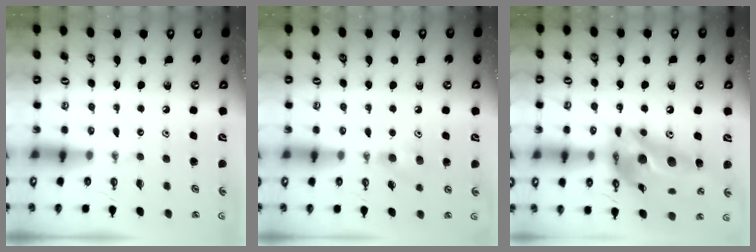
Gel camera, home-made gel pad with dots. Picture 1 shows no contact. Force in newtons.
{"total": 5.2, "press": 5.0, "slide": 1.3}
{"total": 22.4, "press": 22.0, "slide": 4.1}